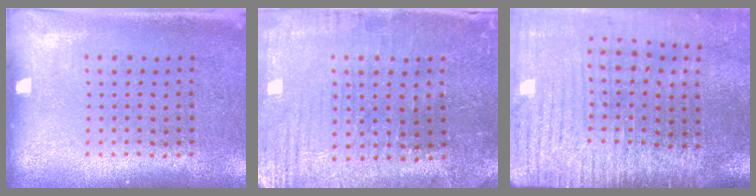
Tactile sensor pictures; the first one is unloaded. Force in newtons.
{"total": 0.9, "press": 0.8, "slide": 0.4}
{"total": 4.2, "press": 3.6, "slide": 2.2}